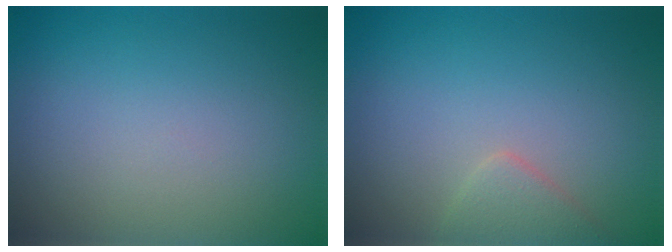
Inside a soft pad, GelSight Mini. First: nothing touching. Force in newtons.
{"total": 1.9, "press": 1.9, "slide": 0.0}